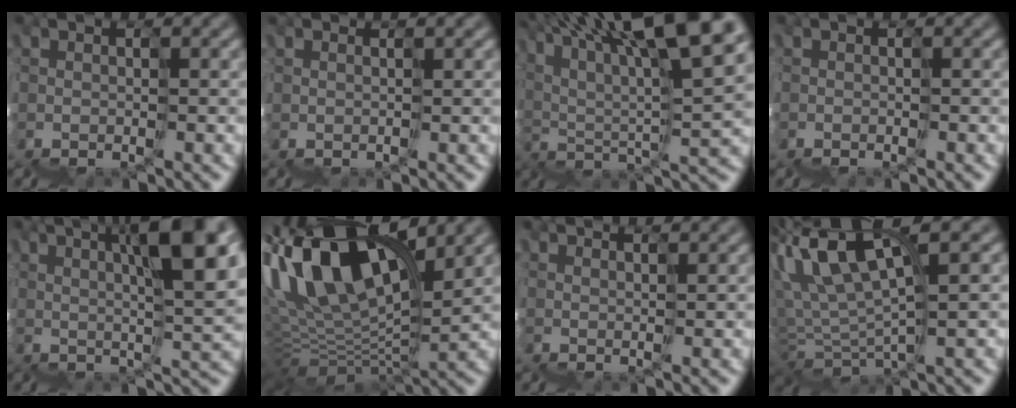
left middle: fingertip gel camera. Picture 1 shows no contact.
{"total": 1.0, "force": [0.5, 0.1, 0.8], "torque": [-0.002, 0.013, 0.005]}
{"total": 11.9, "force": [8.7, 2.0, 7.9], "torque": [-0.172, 0.051, 0.148]}
{"total": 1.0, "force": [-0.8, 0.4, 0.4], "torque": [-0.010, -0.007, -0.009]}
{"total": 8.2, "force": [4.3, 1.2, 6.8], "torque": [-0.088, 0.040, 0.069]}
{"total": 8.4, "force": [5.5, 3.3, 5.4], "torque": [-0.132, 0.044, 0.083]}
{"total": 3.3, "force": [3.0, 0.8, 0.9], "torque": [-0.009, 0.038, 0.044]}
{"total": 3.9, "force": [3.8, 0.1, 0.8], "torque": [-0.055, 0.032, 0.059]}